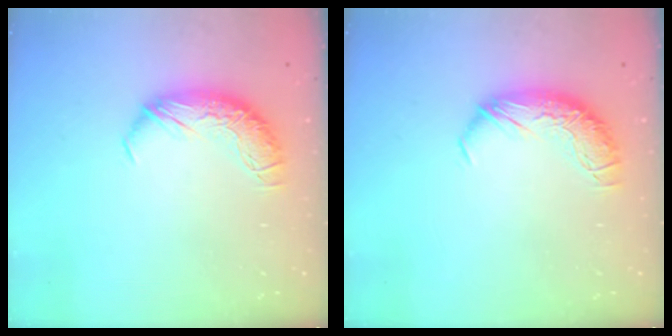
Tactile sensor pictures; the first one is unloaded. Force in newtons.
{"total": 0.0}